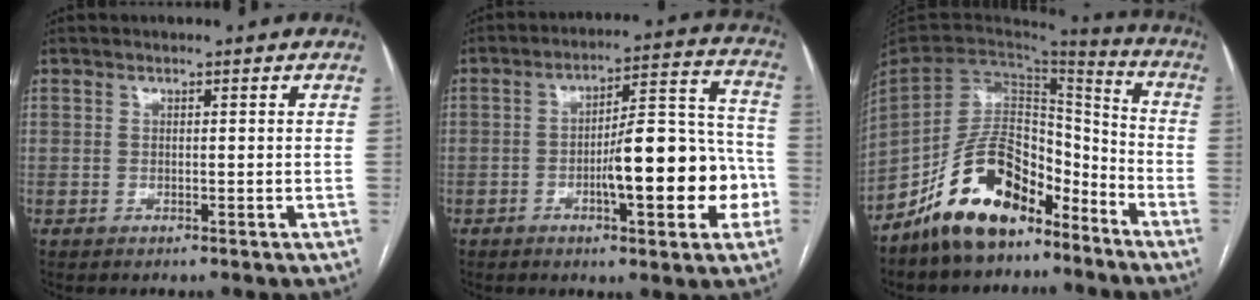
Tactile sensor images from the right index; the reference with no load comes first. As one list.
[{"total": 14.9, "force": [-4.1, 3.6, 13.8], "torque": [-0.193, 0.033, -0.056]}, {"total": 15.0, "force": [-10.5, 7.4, 7.7], "torque": [-0.149, 0.033, -0.191]}]